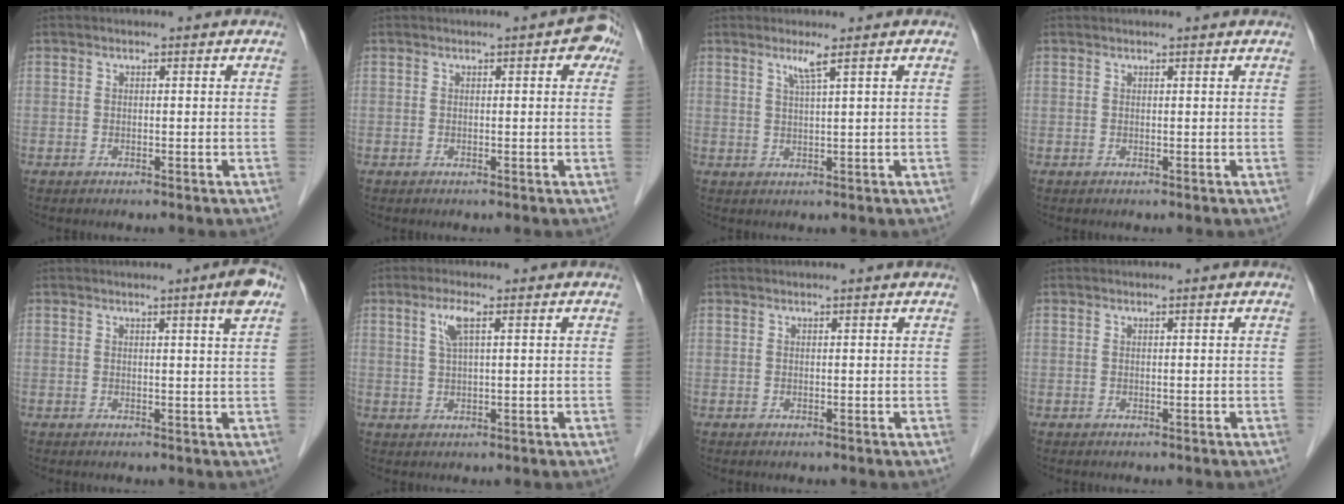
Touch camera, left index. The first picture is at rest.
{"total": 3.0, "force": [1.3, 1.2, 2.4], "torque": [-0.020, 0.008, 0.008]}
{"total": 2.2, "force": [1.4, -0.6, 1.6], "torque": [-0.035, -0.006, 0.031]}
{"total": 2.3, "force": [2.3, 0.2, 0.4], "torque": [-0.009, 0.019, 0.026]}
{"total": 3.1, "force": [1.8, -0.5, 2.5], "torque": [-0.037, -0.008, 0.021]}
{"total": 3.2, "force": [1.5, 0.4, 2.8], "torque": [-0.064, 0.004, 0.030]}
{"total": 2.0, "force": [2.0, 0.2, 0.3], "torque": [-0.009, 0.017, 0.022]}
{"total": 0.0}